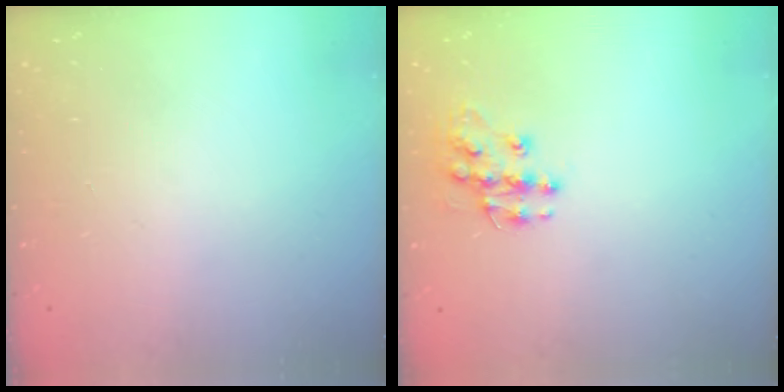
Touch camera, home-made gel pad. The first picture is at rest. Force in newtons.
{"total": 10.0, "press": 10.0, "slide": 0.6}